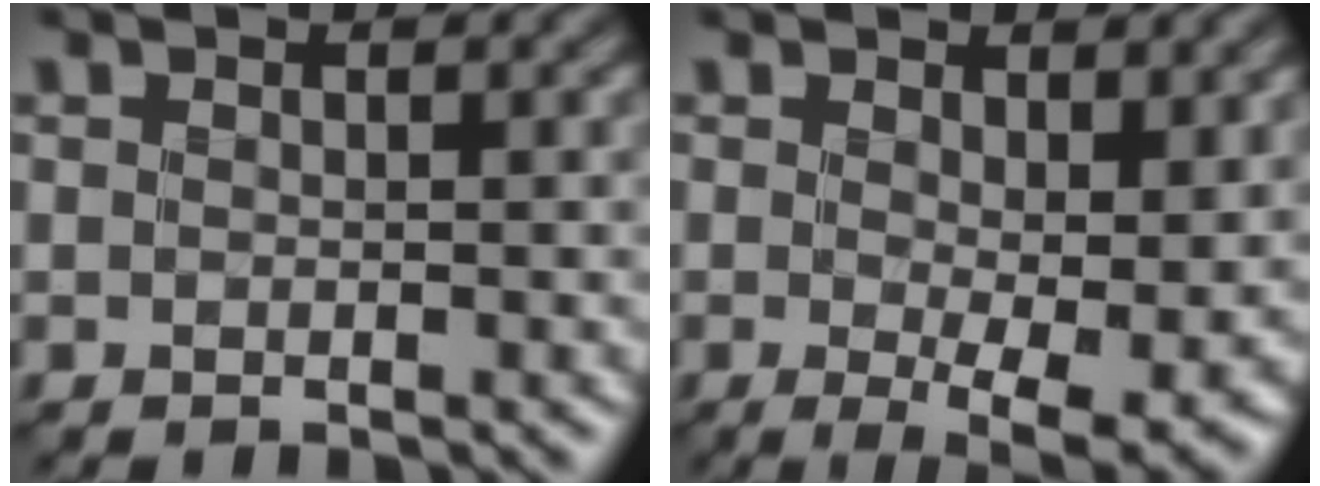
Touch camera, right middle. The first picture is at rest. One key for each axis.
{"total": 6.8, "fx": 0.6, "fy": 2.5, "fz": 6.3, "tx": -0.095, "ty": -0.020, "tz": 0.015}